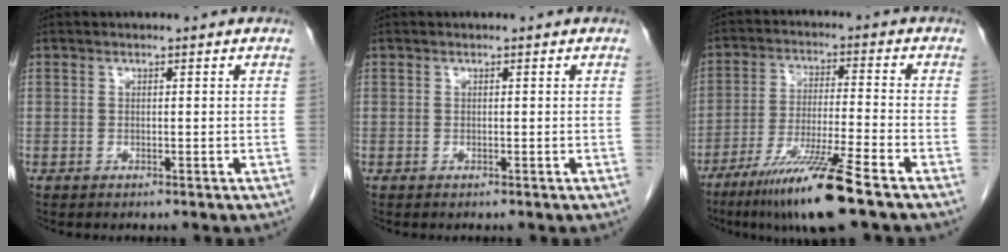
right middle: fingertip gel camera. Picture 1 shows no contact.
{"total": 0.0}
{"total": 11.9, "force": [-8.0, -0.8, 8.8], "torque": [-0.170, -0.039, -0.144]}